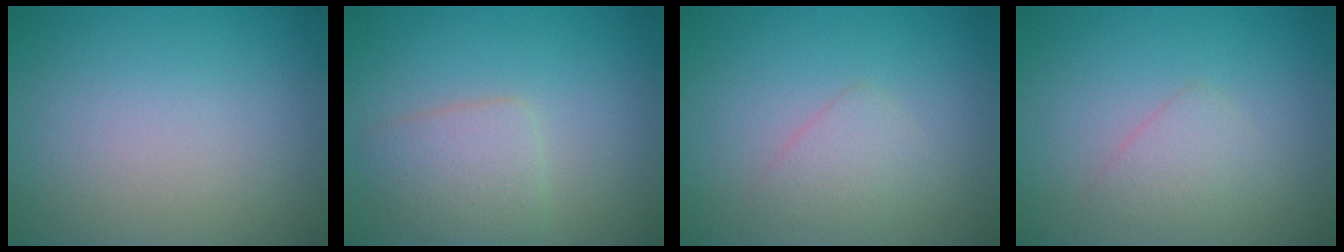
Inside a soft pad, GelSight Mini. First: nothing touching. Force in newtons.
{"total": 2.9, "press": 2.9, "slide": 0.2}
{"total": 1.7, "press": 1.7, "slide": 0.0}
{"total": 1.7, "press": 1.7, "slide": 0.0}